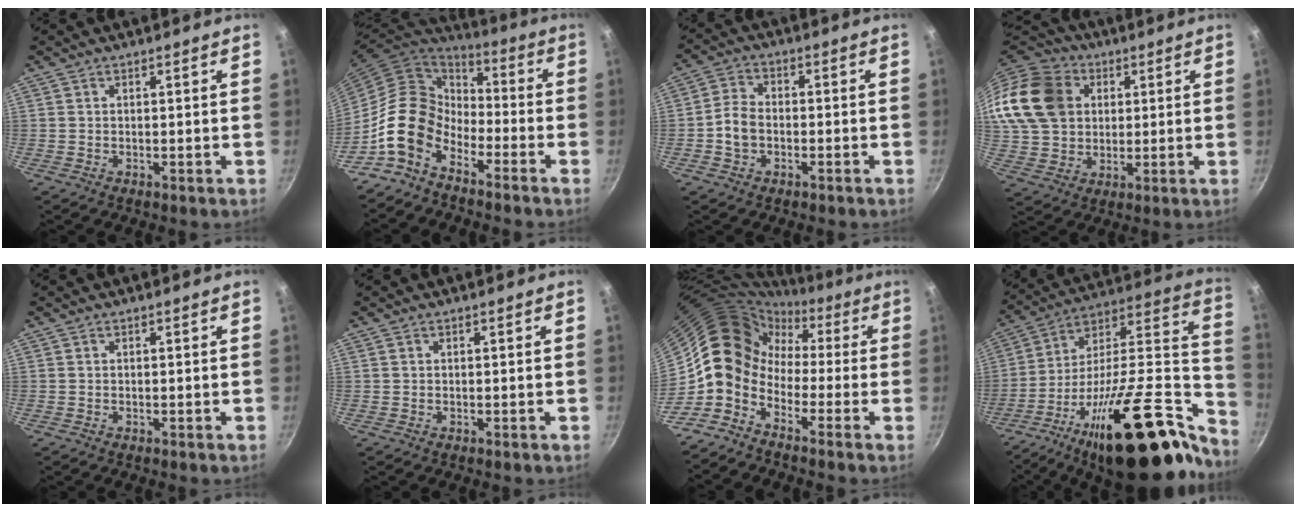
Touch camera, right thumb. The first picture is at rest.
{"total": 13.2, "force": [-7.4, 8.6, 6.7], "torque": [-0.087, 0.069, -0.161]}
{"total": 5.1, "force": [-1.5, 3.7, 3.2], "torque": [-0.053, 0.021, -0.037]}
{"total": 23.8, "force": [7.0, 19.0, 12.5], "torque": [-0.270, 0.030, 0.136]}
{"total": 0.0}
{"total": 0.0}
{"total": 9.8, "force": [-2.4, 8.1, 5.0], "torque": [-0.048, 0.040, -0.075]}
{"total": 37.0, "force": [-18.9, 13.3, 28.9], "torque": [-0.384, 0.096, -0.297]}